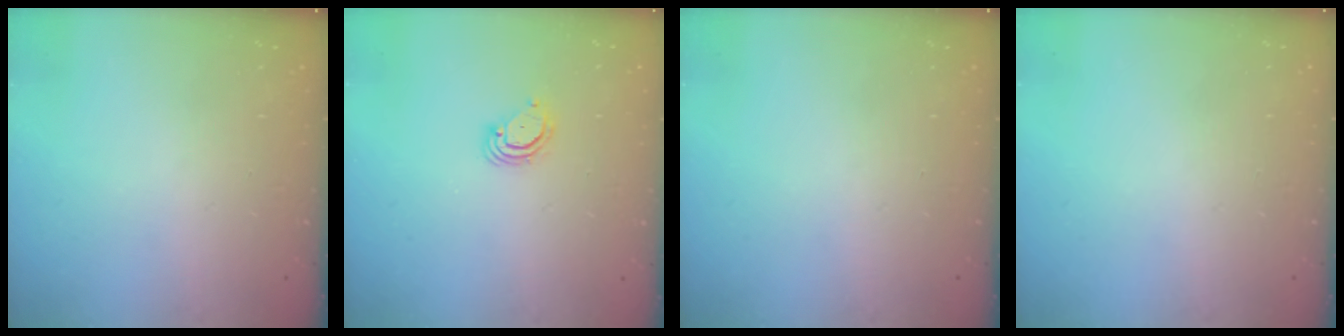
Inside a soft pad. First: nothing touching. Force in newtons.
{"total": 3.5, "press": 3.5, "slide": 0.3}
{"total": 0.0}
{"total": 0.0}